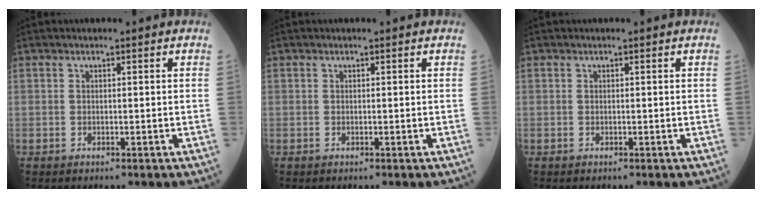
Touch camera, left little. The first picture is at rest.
{"total": 0.0}
{"total": 0.0}